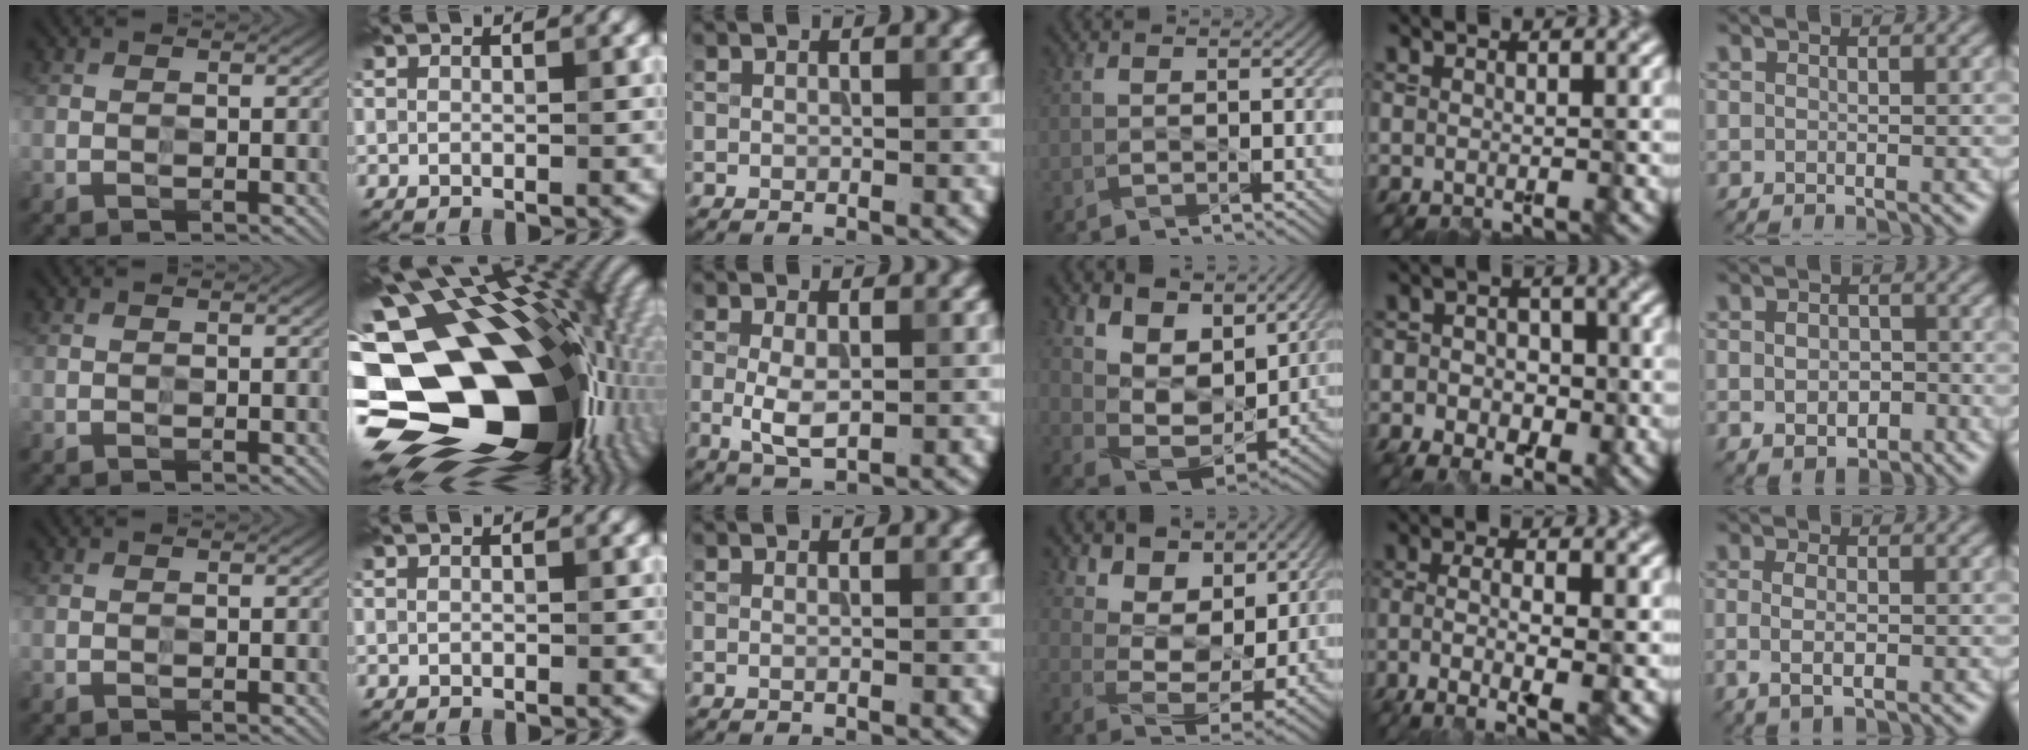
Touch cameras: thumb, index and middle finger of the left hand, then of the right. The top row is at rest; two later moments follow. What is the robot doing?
{"motion": "wipe", "object": "paper plate"}